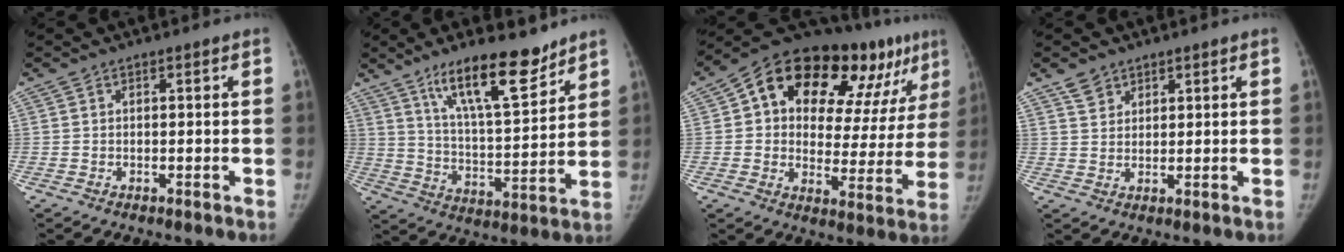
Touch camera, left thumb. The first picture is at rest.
{"total": 15.8, "force": [11.0, 4.2, 10.5], "torque": [-0.148, -0.074, 0.193]}
{"total": 25.8, "force": [12.1, 13.1, 18.7], "torque": [-0.221, 0.019, 0.179]}
{"total": 3.4, "force": [2.5, 2.3, 0.7], "torque": [0.002, -0.013, 0.047]}